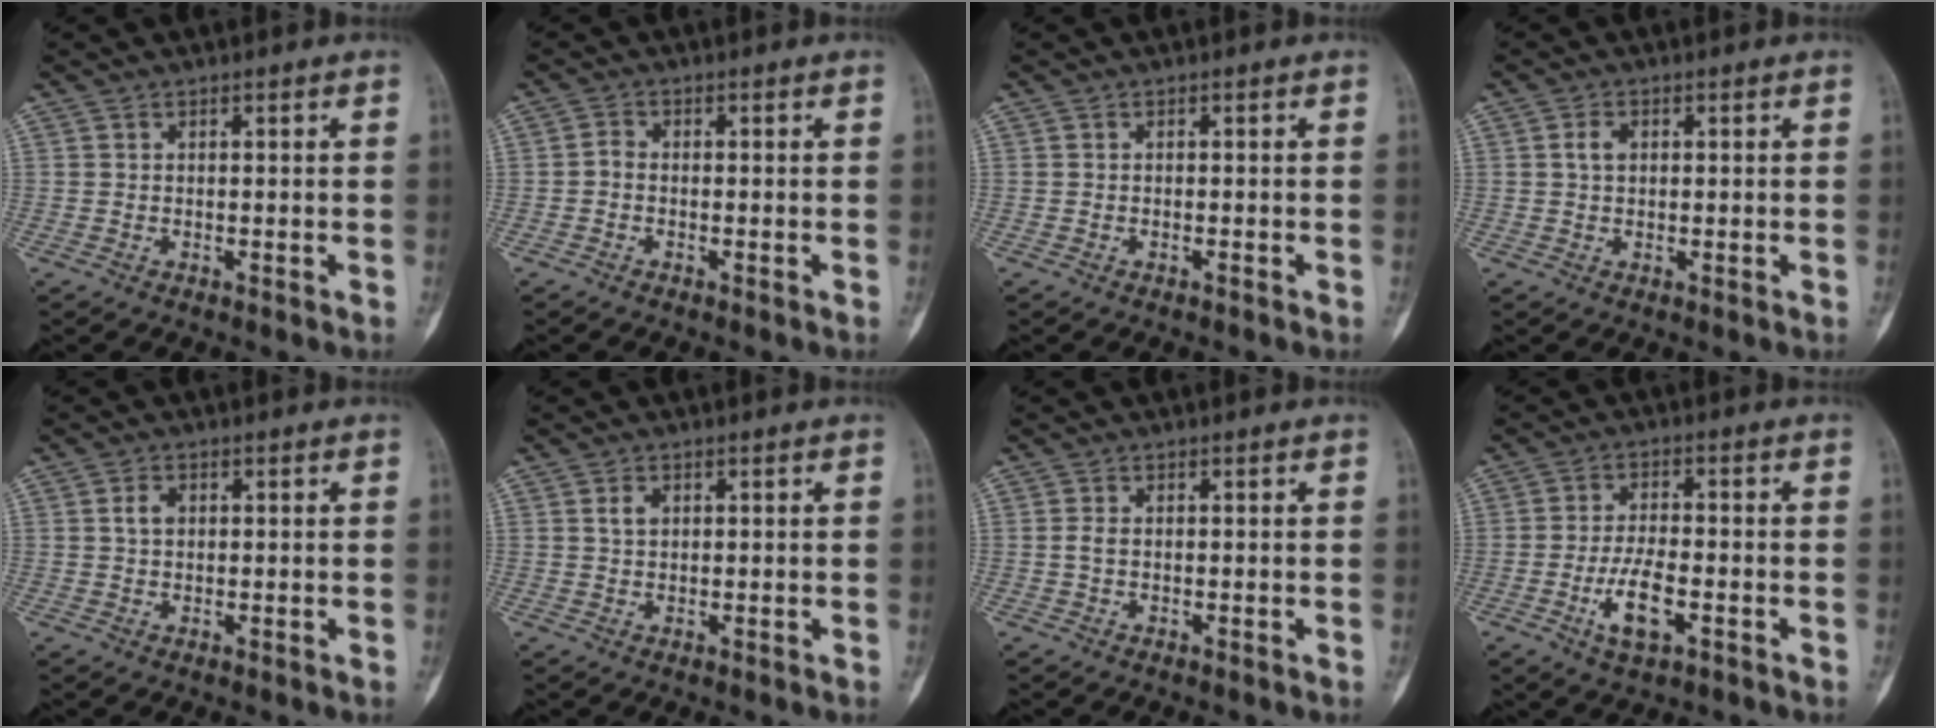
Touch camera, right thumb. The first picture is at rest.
{"total": 1.4, "force": [-0.6, 0.9, 0.9], "torque": [-0.016, 0.003, -0.017]}
{"total": 0.0}
{"total": 2.3, "force": [0.5, 1.5, 1.6], "torque": [-0.029, 0.005, 0.008]}
{"total": 2.4, "force": [0.5, 1.7, 1.6], "torque": [-0.027, 0.005, 0.008]}
{"total": 2.0, "force": [0.7, 1.4, 1.3], "torque": [-0.021, 0.001, 0.012]}
{"total": 1.2, "force": [-0.1, 0.7, 1.0], "torque": [-0.021, 0.000, -0.003]}
{"total": 7.4, "force": [-2.7, 3.0, 6.2], "torque": [-0.116, 0.011, -0.047]}